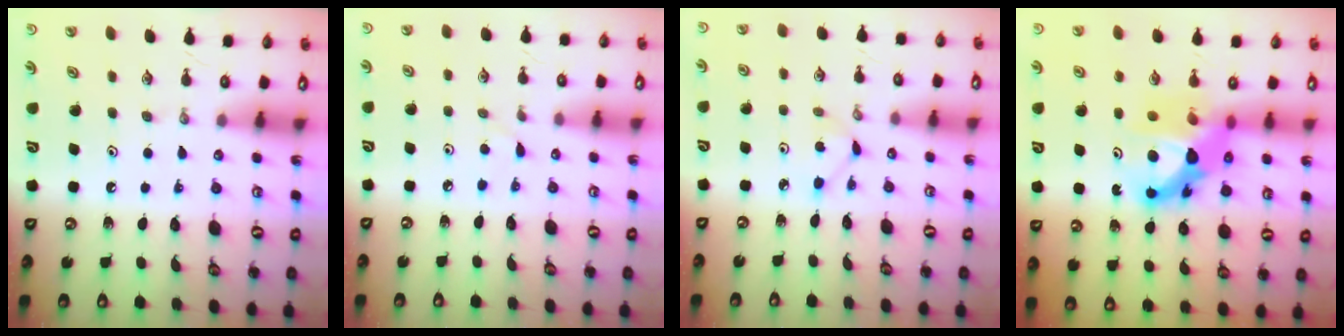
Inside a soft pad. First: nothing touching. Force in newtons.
{"total": 2.2, "press": 2.2, "slide": 0.3}
{"total": 3.2, "press": 3.2, "slide": 0.3}
{"total": 12.1, "press": 12.1, "slide": 1.3}